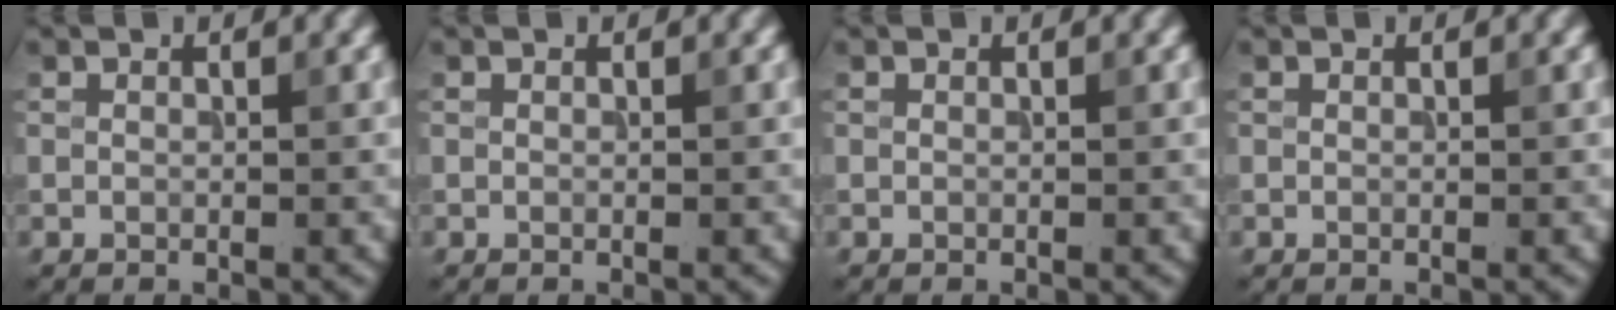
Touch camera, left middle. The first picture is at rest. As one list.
[{"total": 0.0}, {"total": 0.0}, {"total": 0.0}]